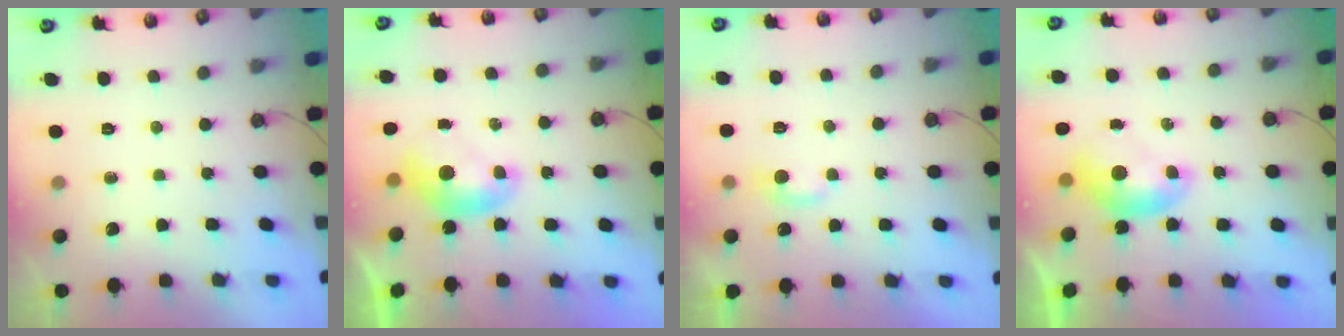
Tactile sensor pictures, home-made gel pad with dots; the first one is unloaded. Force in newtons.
{"total": 0.0}
{"total": 1.2, "press": 1.0, "slide": 0.7}
{"total": 0.0}